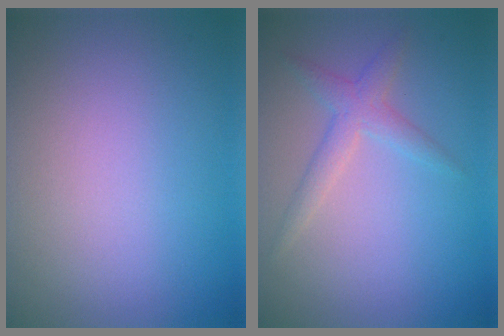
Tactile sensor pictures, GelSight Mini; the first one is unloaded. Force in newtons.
{"total": 2.2, "press": 2.2, "slide": 0.1}